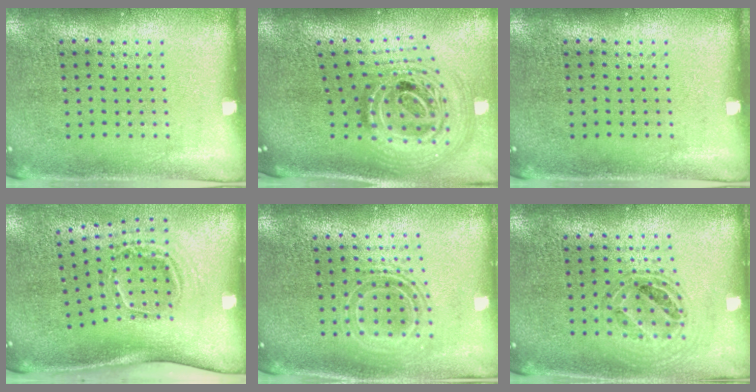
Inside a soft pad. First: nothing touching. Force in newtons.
{"total": 2.5, "press": 1.8, "slide": 1.8}
{"total": 0.0}
{"total": 2.1, "press": 1.3, "slide": 1.6}
{"total": 1.6, "press": 1.3, "slide": 0.9}
{"total": 0.8, "press": 0.7, "slide": 0.3}